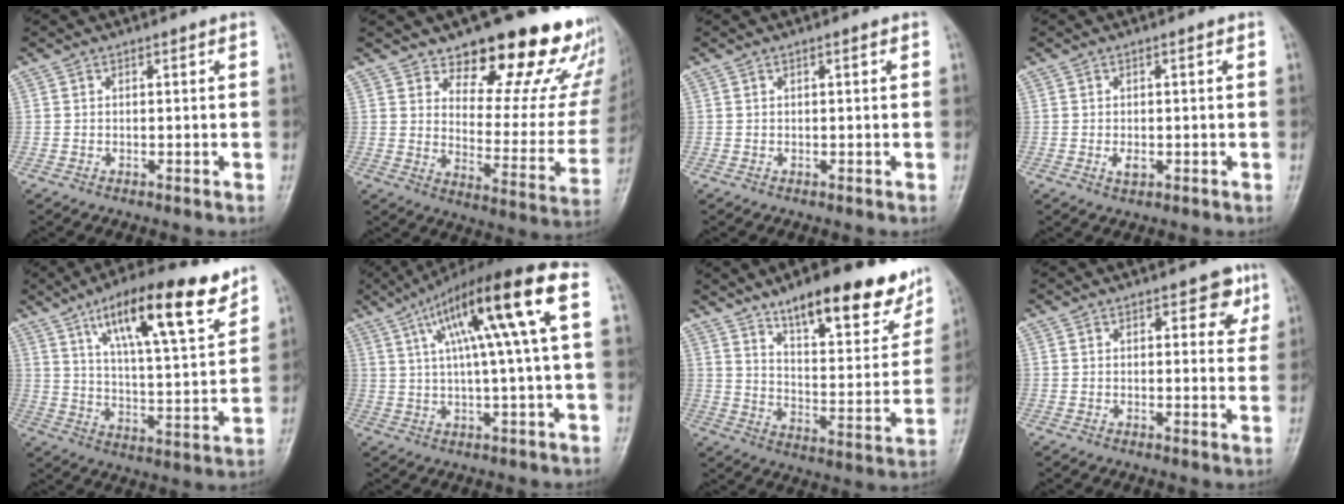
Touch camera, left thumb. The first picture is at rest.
{"total": 23.1, "force": [16.8, 9.1, 12.9], "torque": [-0.119, -0.108, 0.221]}
{"total": 0.5, "force": [0.2, 0.1, 0.5], "torque": [-0.010, 0.001, 0.003]}
{"total": 2.2, "force": [-0.3, 1.1, 1.9], "torque": [-0.029, -0.003, -0.003]}
{"total": 18.8, "force": [11.2, 5.1, 14.3], "torque": [-0.202, -0.044, 0.186]}
{"total": 16.7, "force": [4.6, 1.5, 16.0], "torque": [-0.270, 0.031, 0.072]}
{"total": 20.8, "force": [14.0, 7.2, 13.7], "torque": [-0.144, -0.064, 0.211]}
{"total": 4.7, "force": [2.3, 2.6, 3.2], "torque": [-0.007, -0.008, 0.021]}